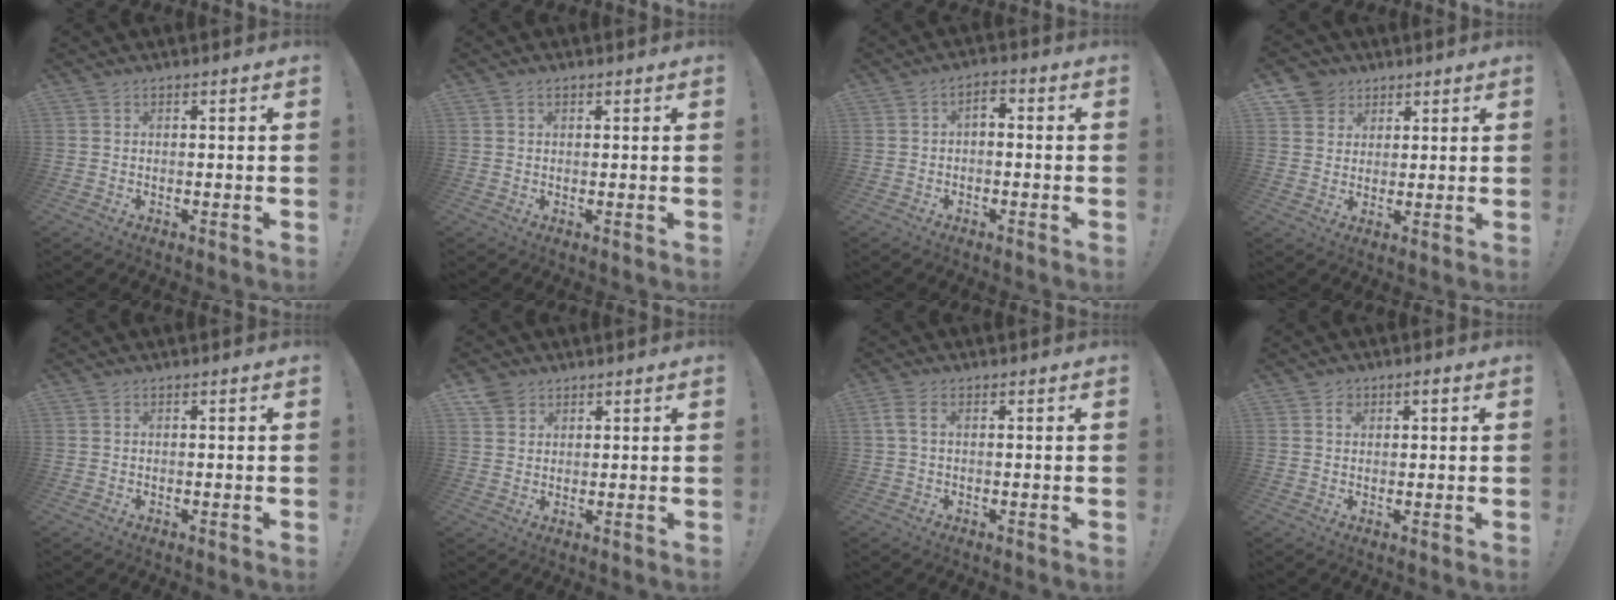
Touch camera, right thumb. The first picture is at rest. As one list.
[{"total": 1.1, "force": [0.6, 0.8, 0.4], "torque": [-0.005, 0.001, 0.009]}, {"total": 2.8, "force": [-1.1, 1.4, 2.2], "torque": [-0.038, 0.008, -0.022]}, {"total": 6.1, "force": [3.6, 4.9, 0.7], "torque": [-0.013, -0.022, 0.070]}, {"total": 0.0}, {"total": 4.0, "force": [2.7, 2.9, 0.8], "torque": [-0.005, -0.014, 0.049]}, {"total": 3.2, "force": [0.8, 1.5, 2.7], "torque": [-0.054, 0.005, 0.017]}, {"total": 1.9, "force": [0.6, 1.5, 1.1], "torque": [-0.011, 0.000, 0.006]}]